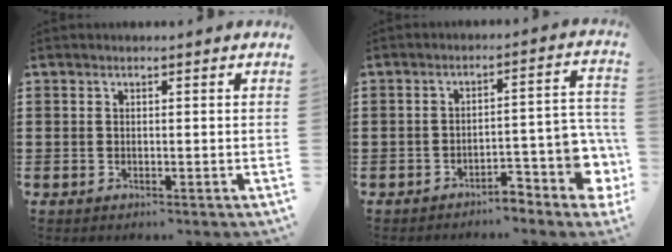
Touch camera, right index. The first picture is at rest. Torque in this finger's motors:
{"motor_torque": [1.00, 0.01, 0.23, 0.04]}